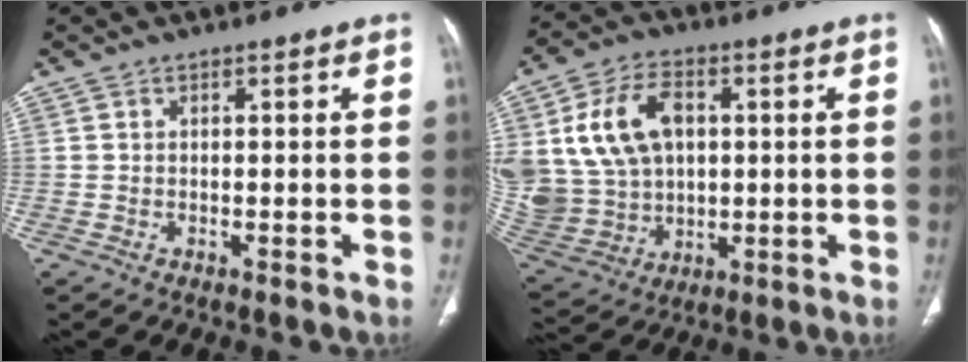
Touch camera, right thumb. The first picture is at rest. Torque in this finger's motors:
{"motor_torque": [0.27, 0.43, 0.91, 0.84, 0.16]}